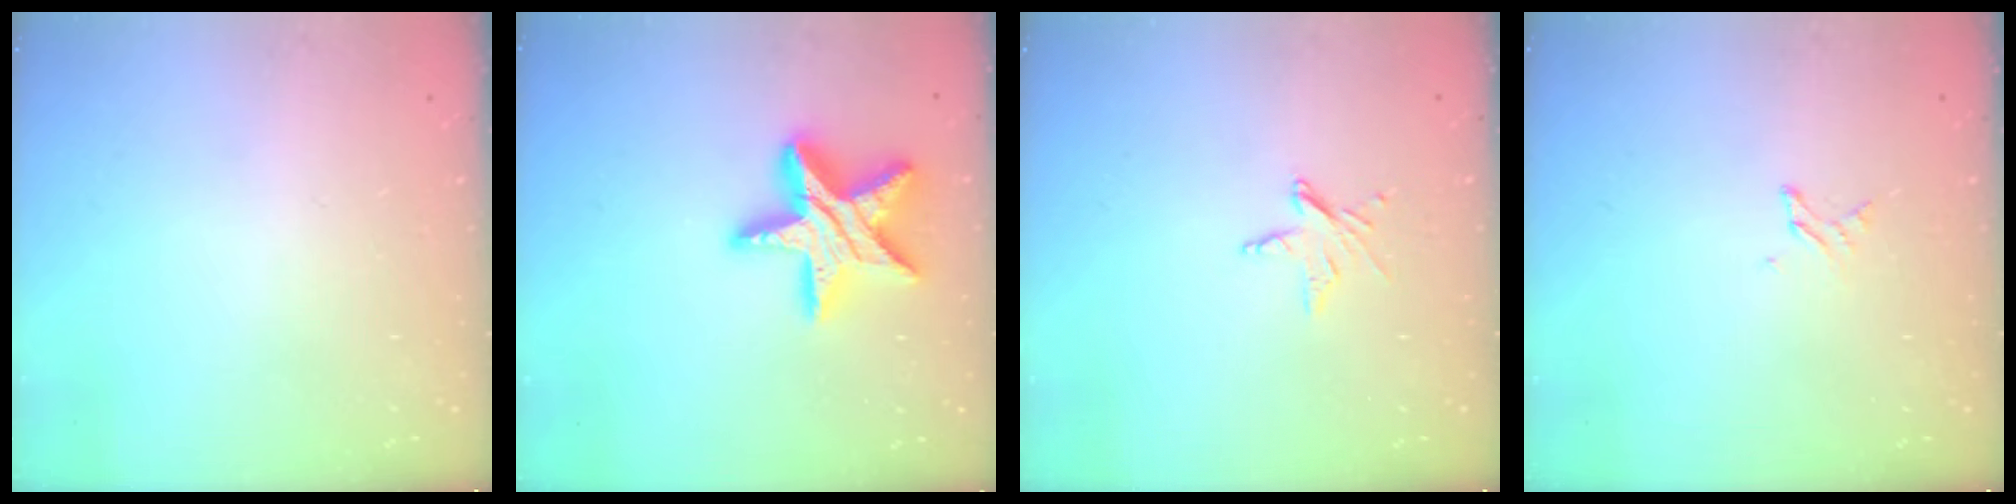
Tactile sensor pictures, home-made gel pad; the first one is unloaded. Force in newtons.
{"total": 17.1, "press": 17.0, "slide": 1.5}
{"total": 5.4, "press": 5.4, "slide": 0.2}
{"total": 2.2, "press": 2.2, "slide": 0.3}